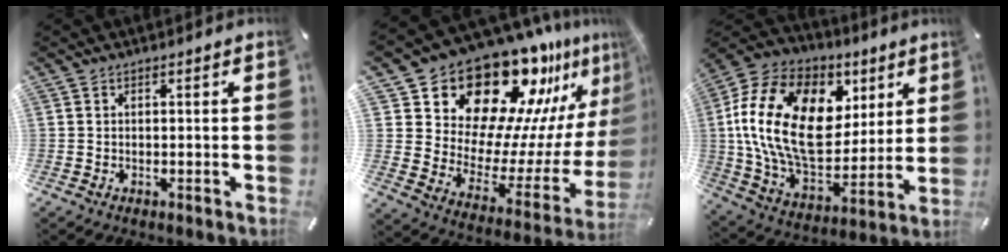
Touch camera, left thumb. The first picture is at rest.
{"total": 25.4, "force": [20.8, 11.9, 8.7], "torque": [-0.107, -0.186, 0.371]}
{"total": 23.2, "force": [4.5, 16.2, 16.0], "torque": [-0.307, -0.016, 0.084]}